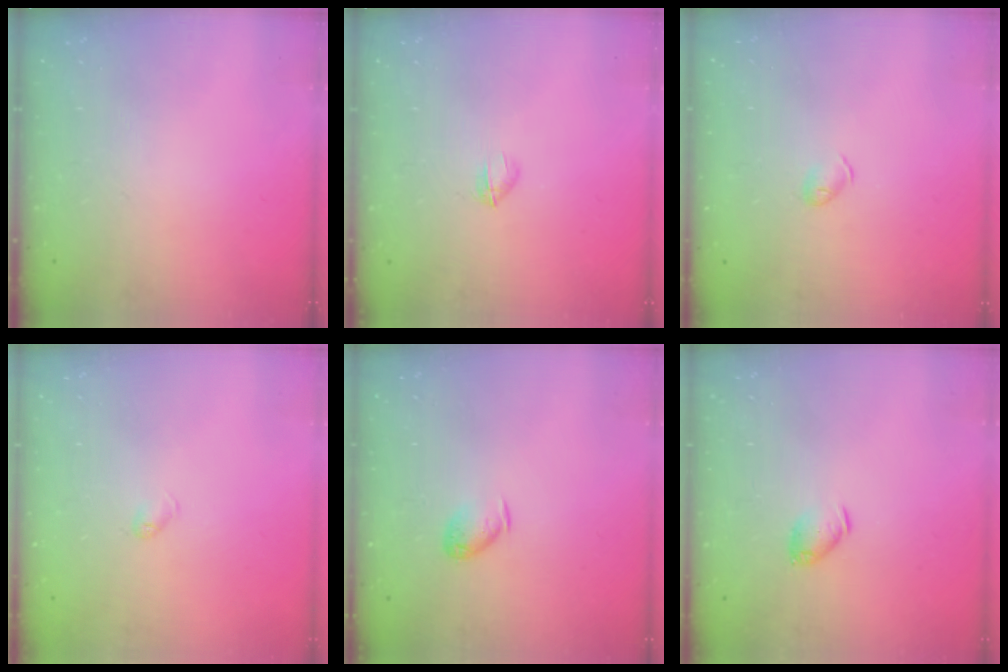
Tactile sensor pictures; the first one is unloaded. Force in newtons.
{"total": 2.8, "press": 2.7, "slide": 0.7}
{"total": 3.5, "press": 3.4, "slide": 0.6}
{"total": 2.9, "press": 2.8, "slide": 0.5}
{"total": 6.2, "press": 6.1, "slide": 0.5}
{"total": 5.8, "press": 5.7, "slide": 0.7}